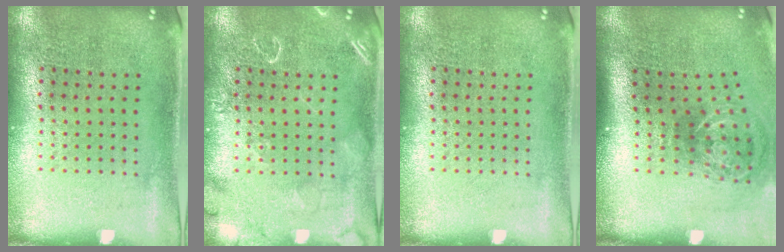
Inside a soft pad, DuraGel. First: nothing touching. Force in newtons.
{"total": 2.4, "press": 2.4, "slide": 0.4}
{"total": 0.0}
{"total": 2.2, "press": 1.4, "slide": 1.7}